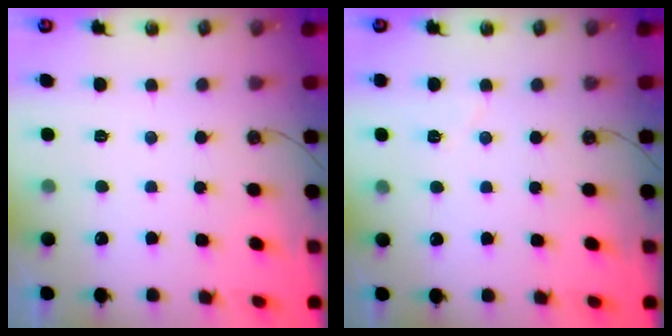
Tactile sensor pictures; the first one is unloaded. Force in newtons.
{"total": 3.8, "press": 3.4, "slide": 1.8}